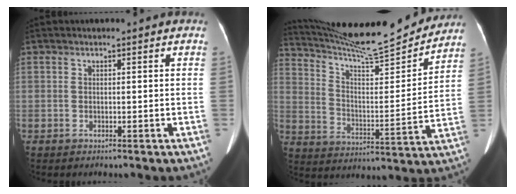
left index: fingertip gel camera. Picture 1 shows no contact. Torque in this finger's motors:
{"motor_torque": [0.72, -1.42, 0.06, 0.15]}